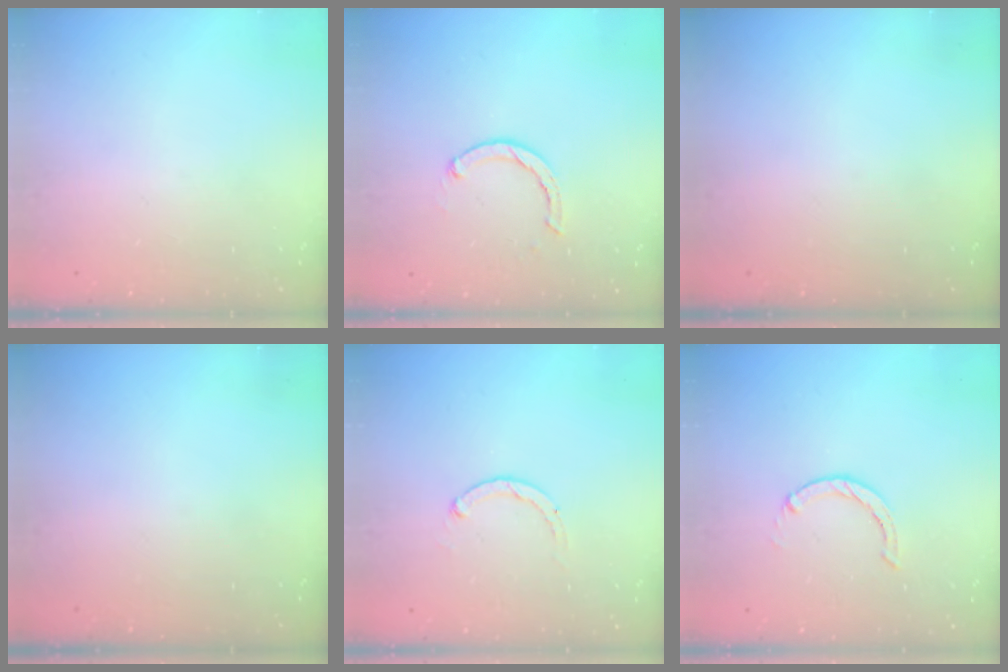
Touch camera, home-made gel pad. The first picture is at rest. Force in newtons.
{"total": 2.4, "press": 2.4, "slide": 0.1}
{"total": 0.0}
{"total": 0.0}
{"total": 1.8, "press": 1.7, "slide": 0.5}
{"total": 0.0}